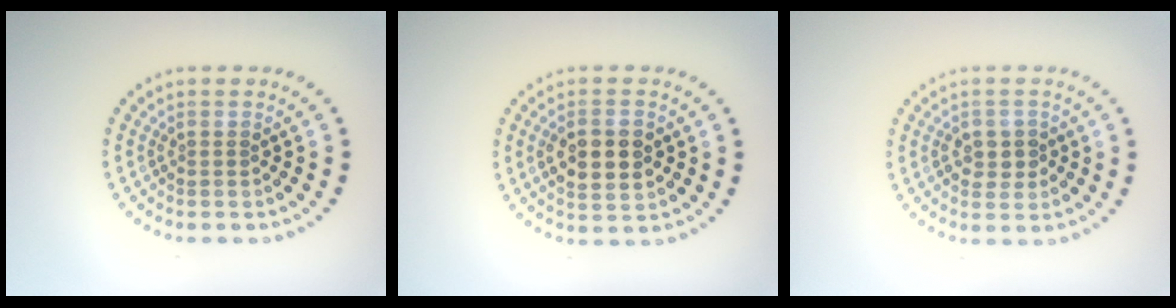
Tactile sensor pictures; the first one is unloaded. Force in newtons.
{"total": 4.2, "press": 4.2, "slide": 0.4}
{"total": 1.9, "press": 1.8, "slide": 0.2}